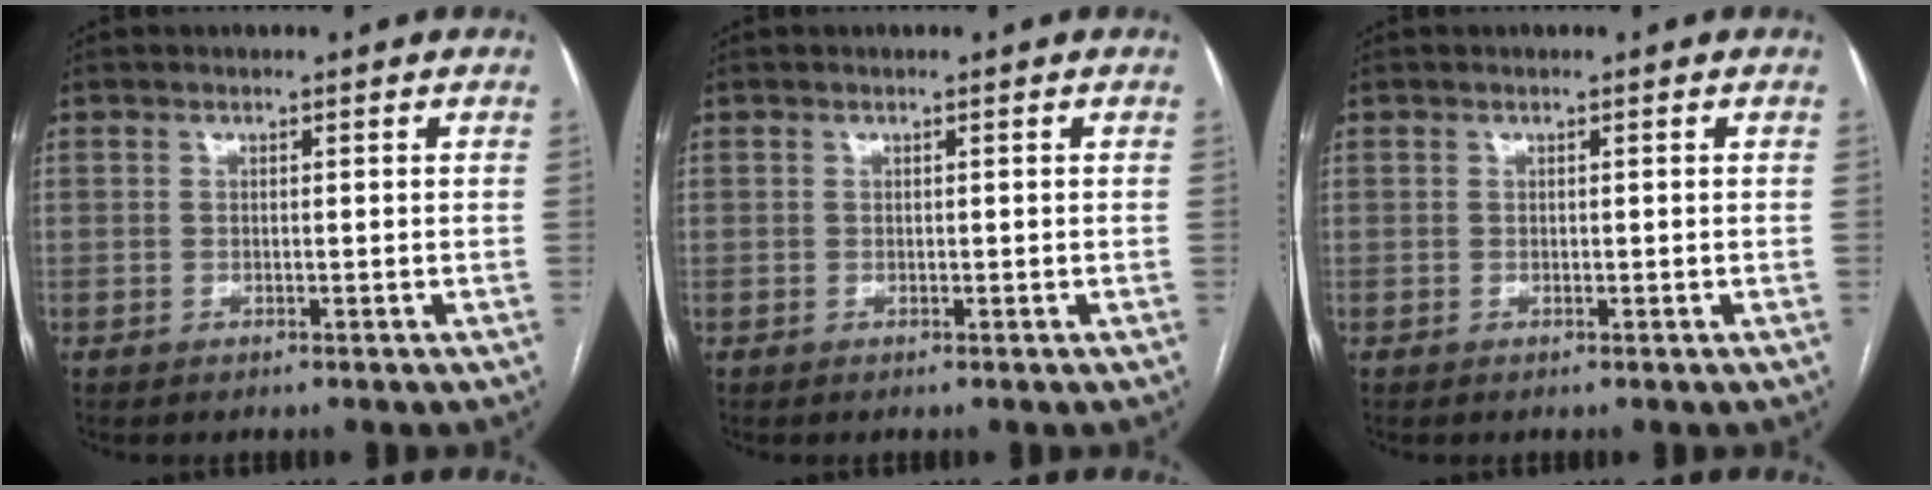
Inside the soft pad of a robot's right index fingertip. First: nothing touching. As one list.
[{"total": 0.0}, {"total": 0.0}]